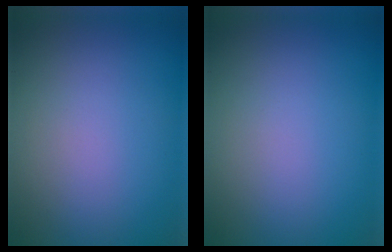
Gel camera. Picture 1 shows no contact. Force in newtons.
{"total": 0.0}